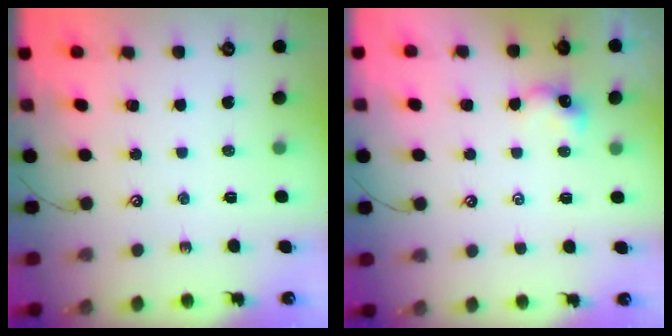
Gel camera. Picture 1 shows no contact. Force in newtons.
{"total": 0.7, "press": 0.7, "slide": 0.1}